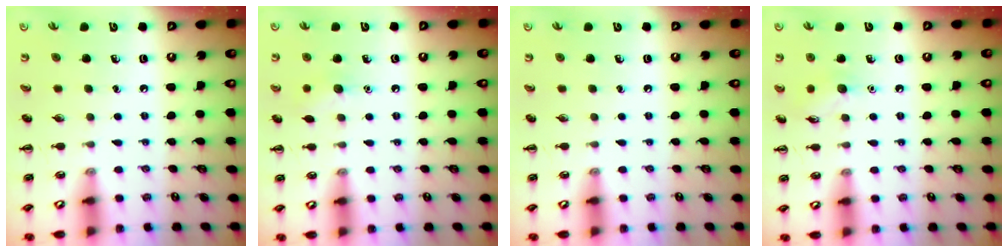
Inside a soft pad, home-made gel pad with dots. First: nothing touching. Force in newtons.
{"total": 6.9, "press": 6.7, "slide": 1.8}
{"total": 0.0}
{"total": 6.6, "press": 6.4, "slide": 1.5}